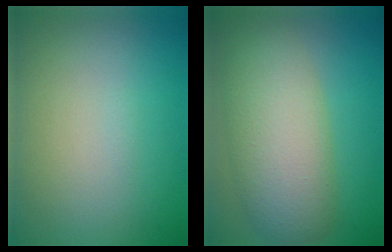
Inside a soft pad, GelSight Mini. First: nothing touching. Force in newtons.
{"total": 7.5, "press": 7.5, "slide": 0.3}